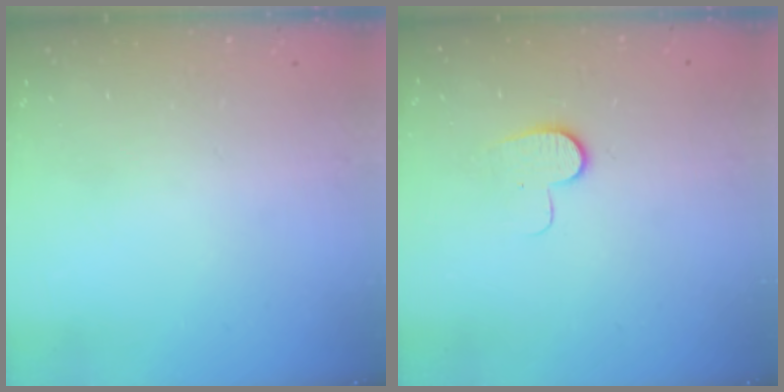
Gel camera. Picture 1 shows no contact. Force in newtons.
{"total": 7.0, "press": 7.0, "slide": 0.6}